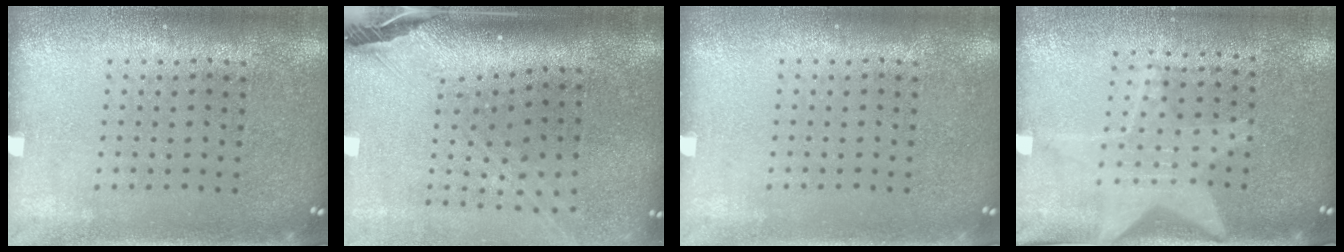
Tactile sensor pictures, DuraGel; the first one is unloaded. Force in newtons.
{"total": 2.8, "press": 2.1, "slide": 1.9}
{"total": 0.0}
{"total": 1.9, "press": 1.6, "slide": 1.1}